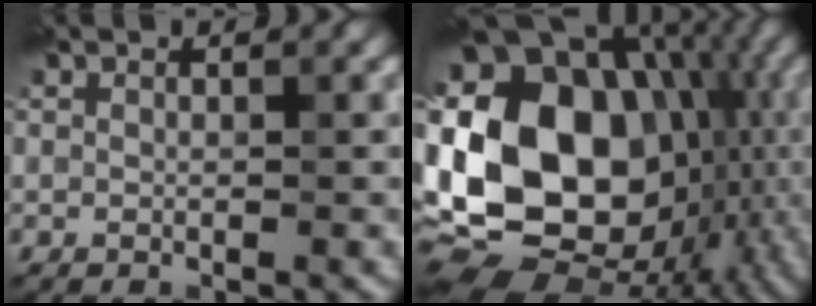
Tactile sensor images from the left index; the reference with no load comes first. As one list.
[{"total": 20.2, "force": [-0.3, 14.7, 13.9], "torque": [-0.258, 0.017, 0.014]}]